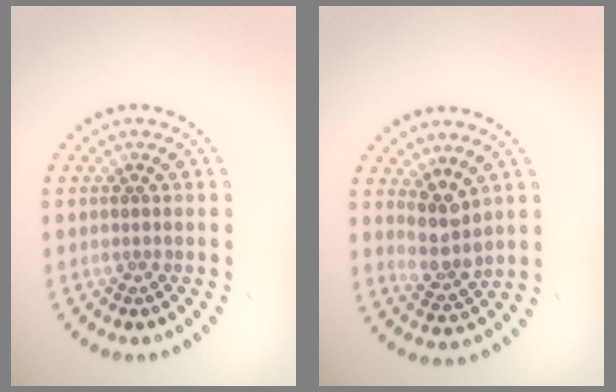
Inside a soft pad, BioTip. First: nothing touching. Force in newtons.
{"total": 3.1, "press": 2.4, "slide": 1.9}